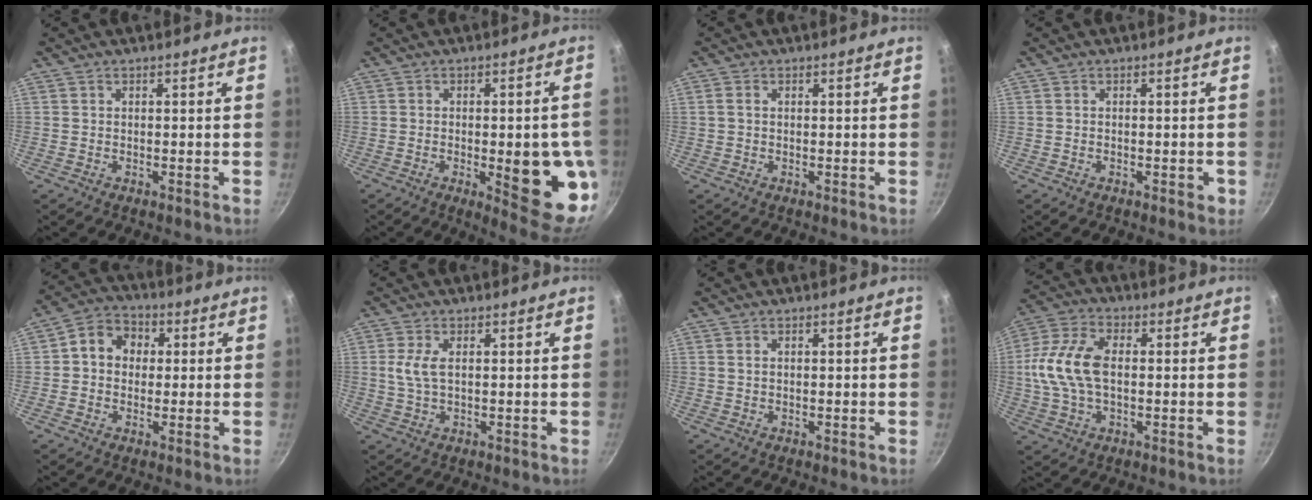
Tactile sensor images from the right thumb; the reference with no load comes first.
{"total": 14.5, "force": [-2.6, 4.3, 13.6], "torque": [-0.137, 0.000, -0.028]}
{"total": 1.1, "force": [0.1, 0.8, 0.8], "torque": [-0.014, 0.004, 0.001]}
{"total": 1.3, "force": [-0.5, 0.7, 0.9], "torque": [-0.011, 0.004, -0.007]}
{"total": 8.0, "force": [1.1, 6.8, 4.1], "torque": [-0.038, 0.018, -0.001]}
{"total": 3.8, "force": [0.7, 1.7, 3.3], "torque": [-0.073, 0.002, 0.014]}
{"total": 0.7, "force": [0.3, 0.4, 0.5], "torque": [-0.009, 0.001, 0.004]}
{"total": 12.6, "force": [0.3, 7.4, 10.2], "torque": [-0.203, 0.024, -0.007]}